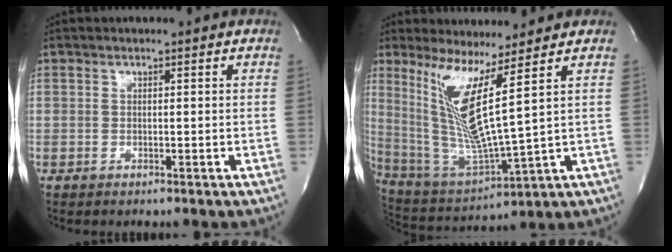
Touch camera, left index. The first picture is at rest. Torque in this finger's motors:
{"motor_torque": [0.32, -0.24, 0.30, 0.12]}